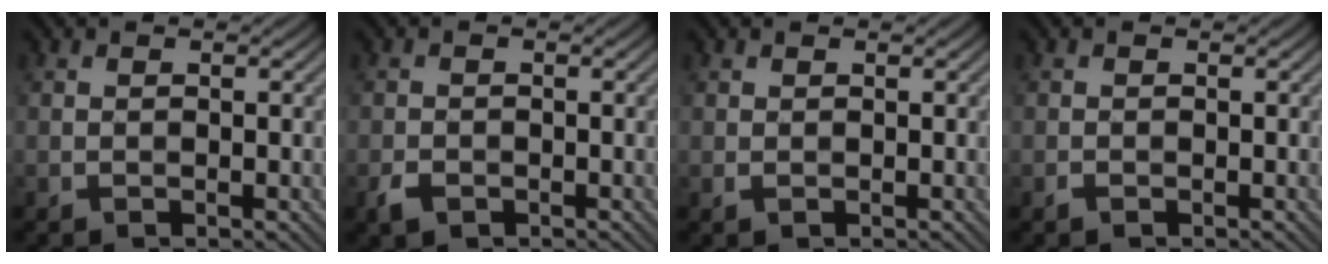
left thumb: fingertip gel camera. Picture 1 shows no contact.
{"total": 2.1, "force": [-1.2, 1.5, 0.8], "torque": [-0.020, -0.002, -0.029]}
{"total": 0.9, "force": [0.3, 0.8, 0.2], "torque": [-0.005, 0.003, 0.008]}
{"total": 0.8, "force": [-0.4, 0.7, 0.1], "torque": [0.000, 0.000, -0.012]}